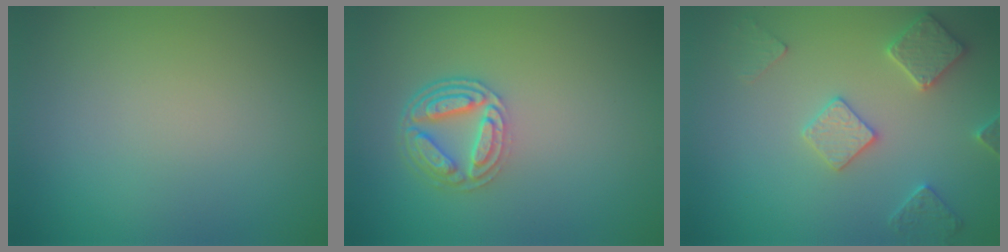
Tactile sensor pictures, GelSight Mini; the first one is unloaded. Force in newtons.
{"total": 4.5, "press": 3.5, "slide": 2.8}
{"total": 3.3, "press": 3.2, "slide": 0.8}